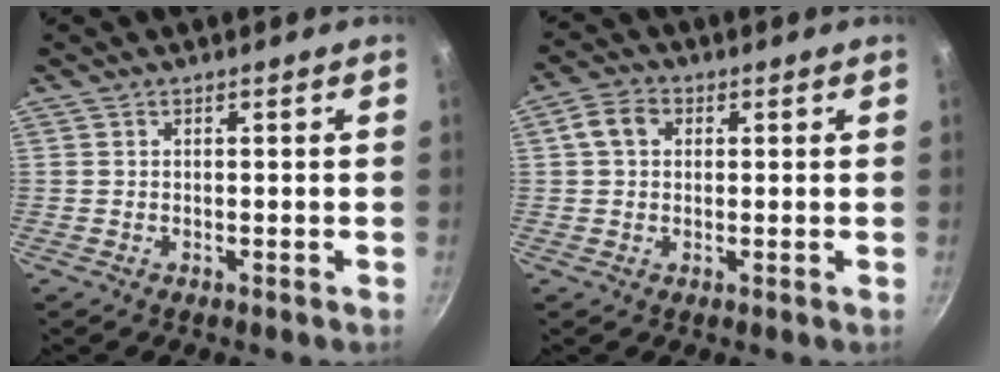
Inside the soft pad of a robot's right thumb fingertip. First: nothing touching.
{"total": 4.7, "force": [1.0, 3.7, 2.9], "torque": [-0.044, 0.011, 0.008]}